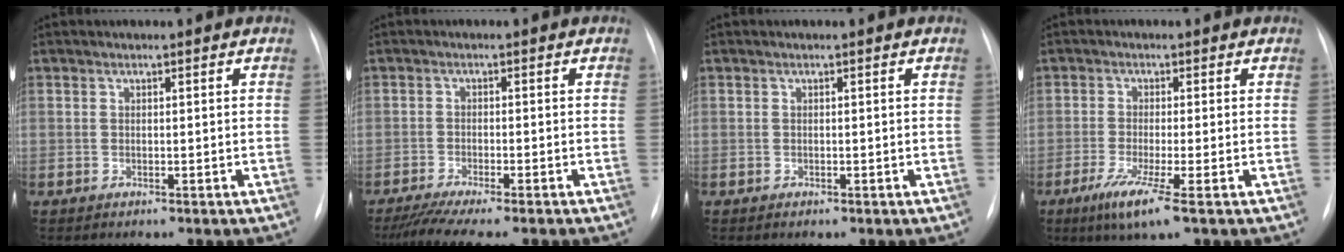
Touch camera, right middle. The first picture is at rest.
{"total": 9.3, "force": [-7.9, 0.4, 5.0], "torque": [-0.069, -0.019, -0.121]}
{"total": 0.0}
{"total": 6.0, "force": [-3.1, -0.1, 5.1], "torque": [-0.099, -0.022, -0.059]}